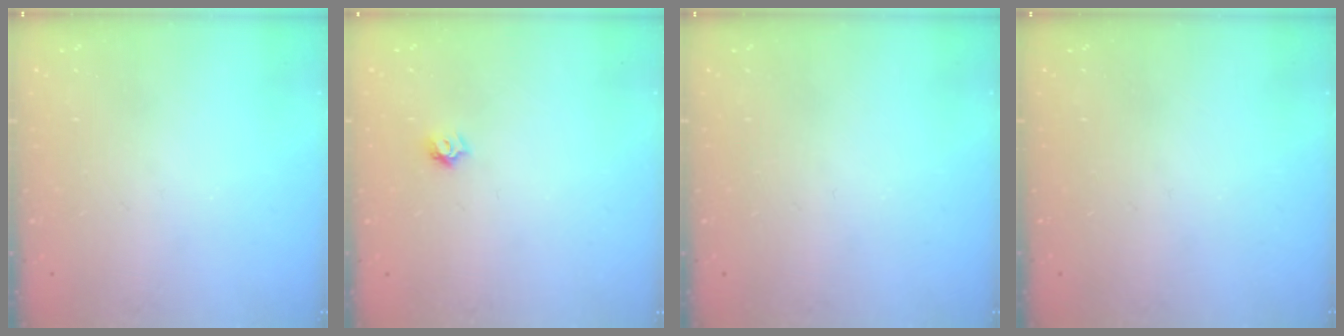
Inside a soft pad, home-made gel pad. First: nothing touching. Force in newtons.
{"total": 4.2, "press": 4.2, "slide": 0.4}
{"total": 0.0}
{"total": 0.0}